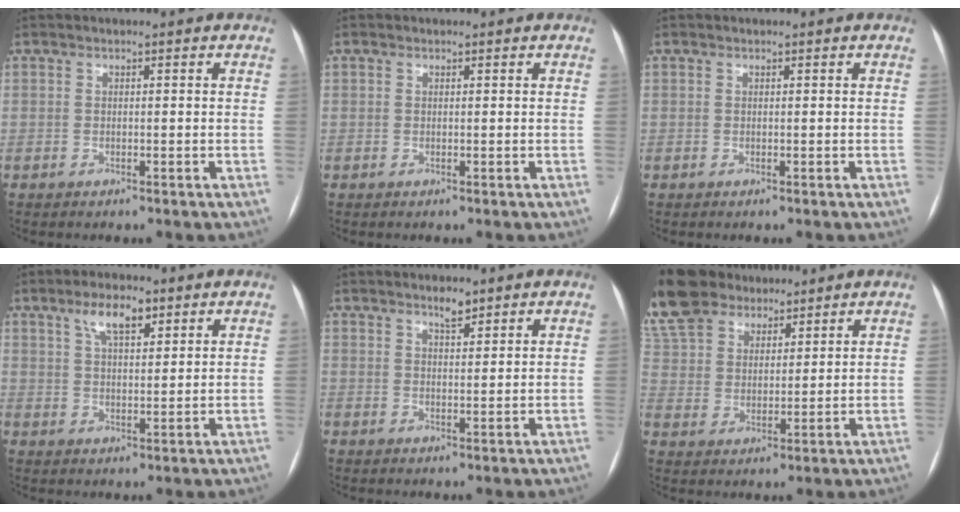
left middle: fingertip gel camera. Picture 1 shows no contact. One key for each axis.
{"total": 1.0, "fx": -0.2, "fy": -0.6, "fz": -0.8, "tx": 0.017, "ty": 0.001, "tz": -0.003}
{"total": 1.2, "fx": -0.3, "fy": -0.8, "fz": -0.9, "tx": 0.017, "ty": 0.001, "tz": -0.003}
{"total": 5.6, "fx": 3.4, "fy": 1.8, "fz": 4.0, "tx": -0.078, "ty": 0.008, "tz": 0.061}
{"total": 2.2, "fx": 1.9, "fy": 0.7, "fz": 0.9, "tx": -0.017, "ty": -0.003, "tz": 0.032}
{"total": 15.3, "fx": 12.5, "fy": 7.3, "fz": 5.0, "tx": -0.127, "ty": 0.040, "tz": 0.237}